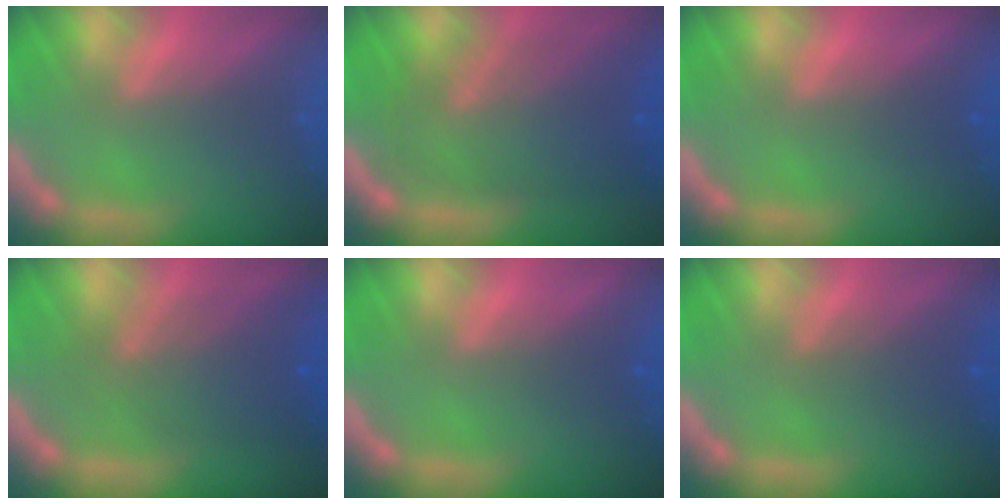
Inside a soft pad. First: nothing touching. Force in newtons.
{"total": 9.1}
{"total": 1.0}
{"total": 6.0}
{"total": 1.0}
{"total": 2.4}